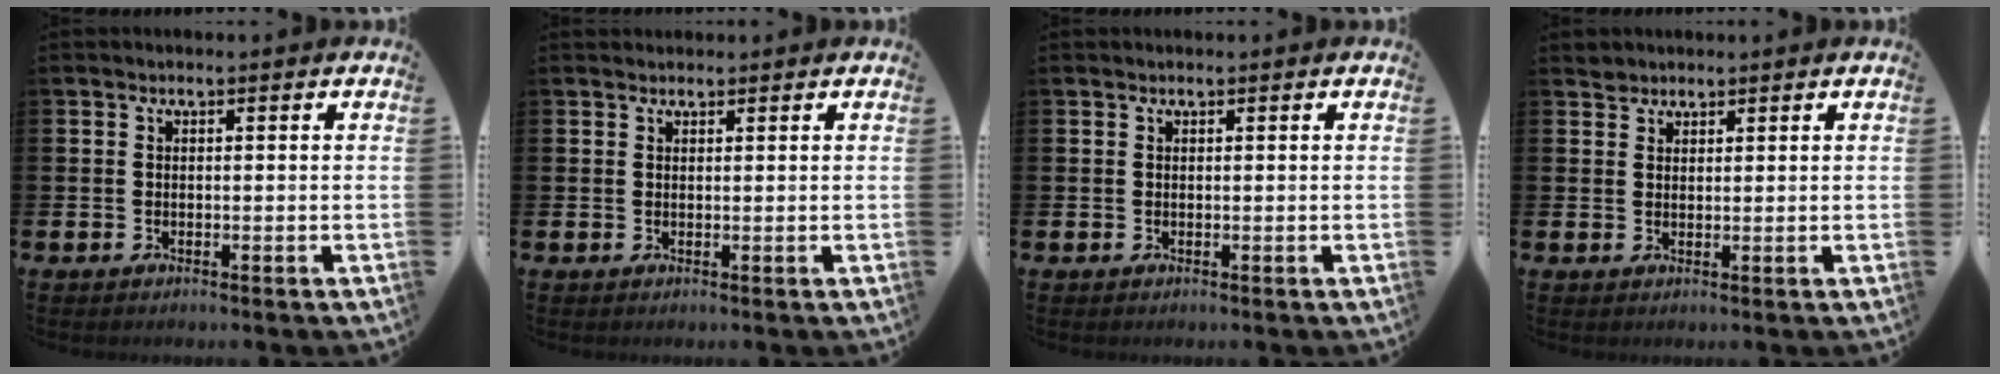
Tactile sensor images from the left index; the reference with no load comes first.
{"total": 1.0, "force": [1.0, 0.3, -0.1], "torque": [0.012, -0.001, 0.017]}
{"total": 0.0}
{"total": 1.7, "force": [1.6, 0.7, -0.3], "torque": [0.010, 0.001, 0.030]}